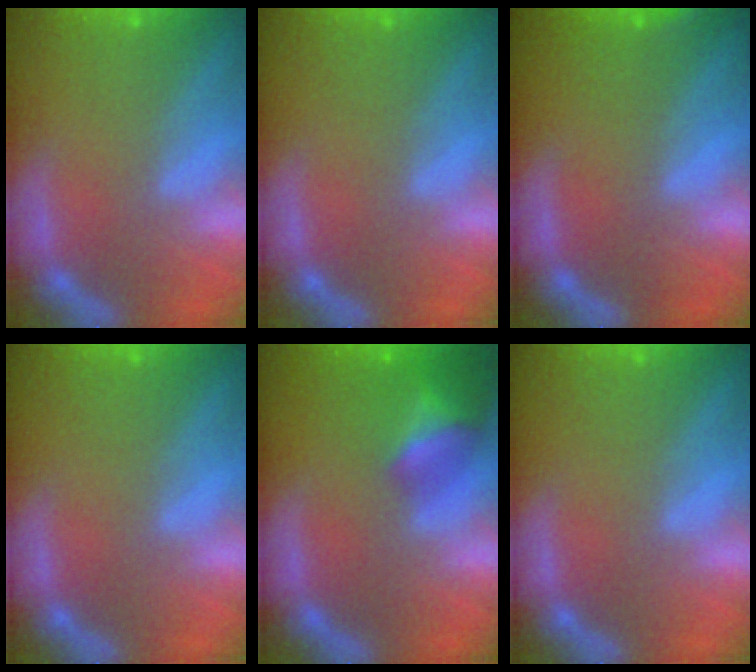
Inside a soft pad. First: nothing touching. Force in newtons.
{"total": 0.0}
{"total": 1.4}
{"total": 0.0}
{"total": 5.5}
{"total": 0.0}